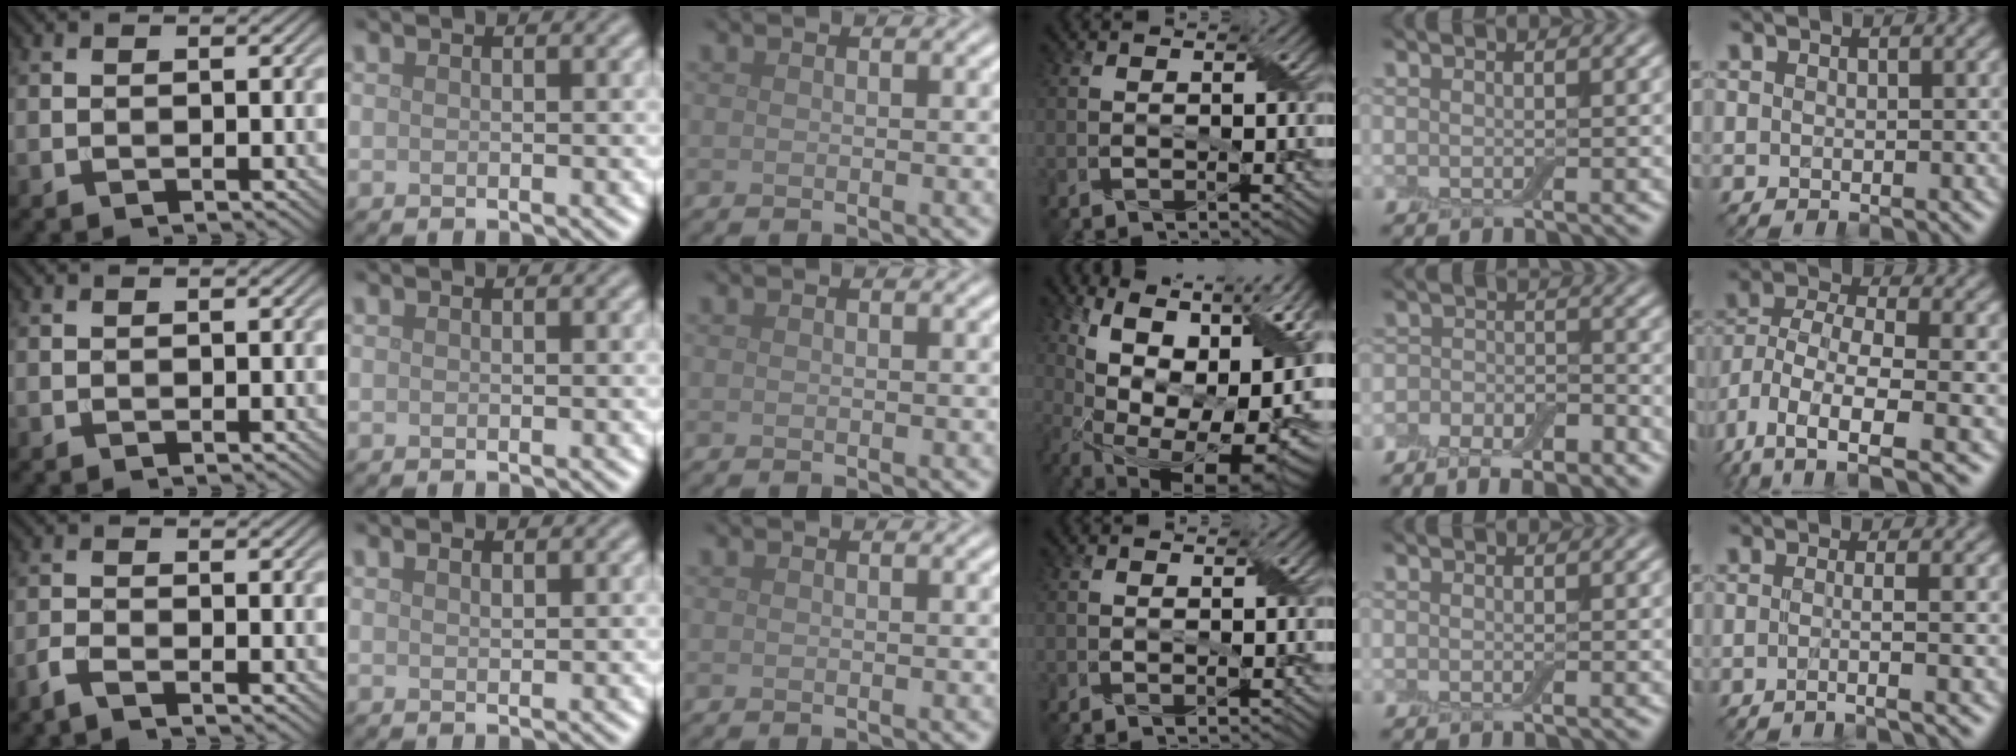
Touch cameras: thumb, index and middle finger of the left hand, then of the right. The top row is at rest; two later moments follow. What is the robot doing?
{"motion": "peel", "object": "bubble wrap"}